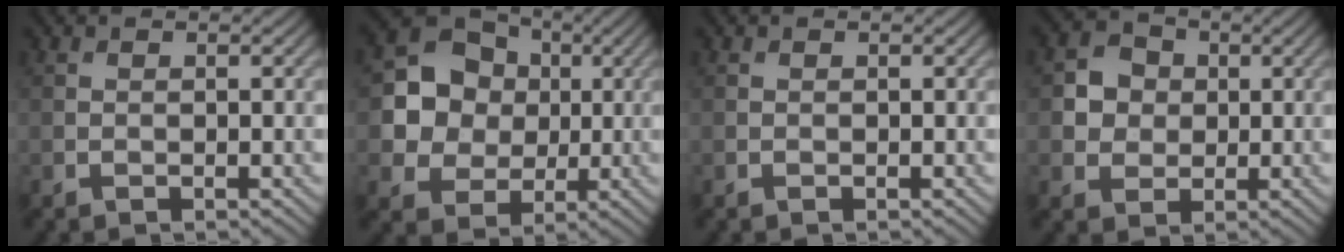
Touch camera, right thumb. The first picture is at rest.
{"total": 10.4, "force": [1.4, 9.3, 4.5], "torque": [-0.106, 0.013, 0.016]}
{"total": 0.0}
{"total": 4.3, "force": [0.4, 3.9, 1.8], "torque": [-0.038, 0.006, -0.001]}